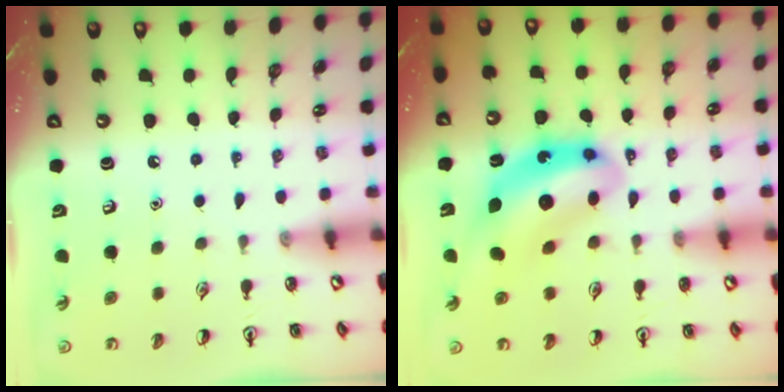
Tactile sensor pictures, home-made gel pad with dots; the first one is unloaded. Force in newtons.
{"total": 11.5, "press": 10.8, "slide": 3.7}